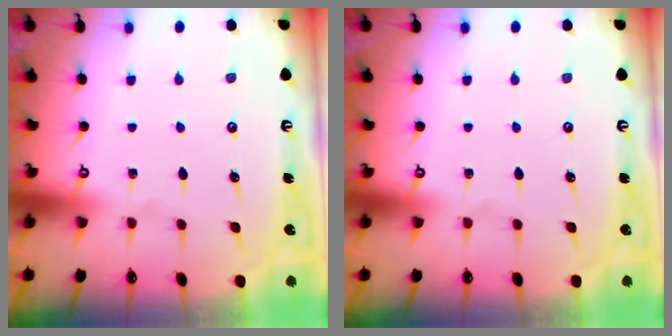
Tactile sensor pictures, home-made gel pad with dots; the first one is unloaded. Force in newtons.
{"total": 0.0}